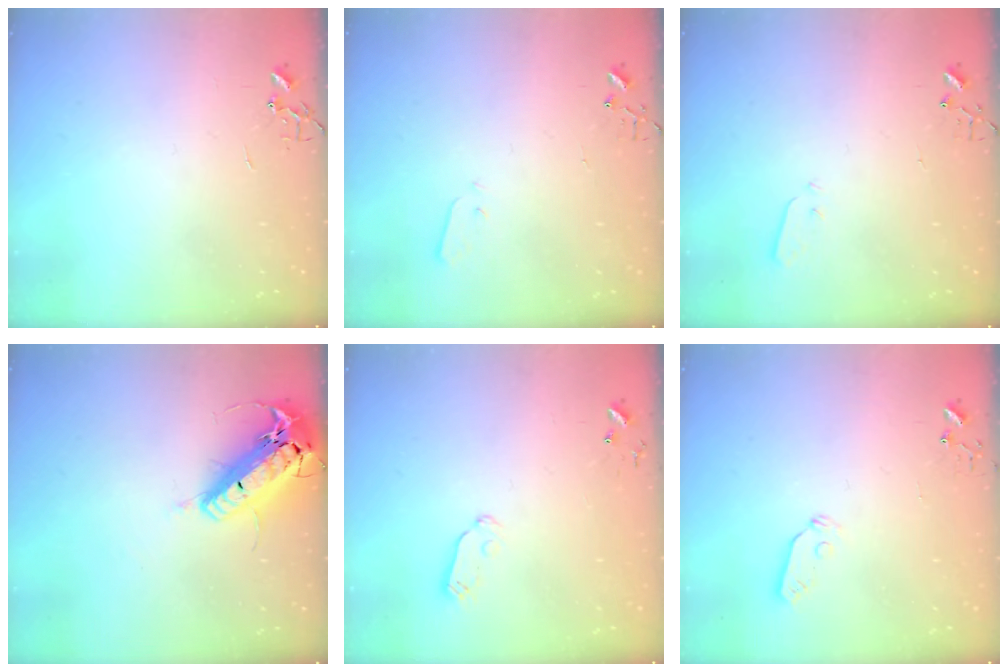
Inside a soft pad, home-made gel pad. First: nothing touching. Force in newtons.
{"total": 1.9, "press": 1.9, "slide": 0.4}
{"total": 3.3, "press": 3.2, "slide": 0.7}
{"total": 22.0, "press": 21.5, "slide": 4.5}
{"total": 4.9, "press": 4.9, "slide": 0.3}
{"total": 4.6, "press": 4.6, "slide": 0.3}